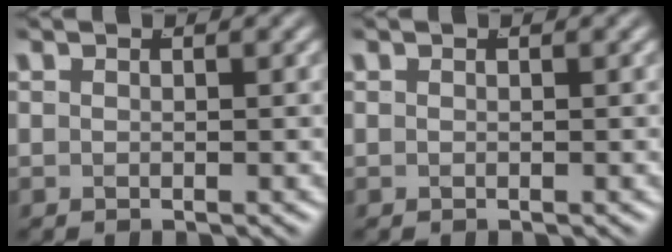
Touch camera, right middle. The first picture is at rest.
{"total": 0.0}